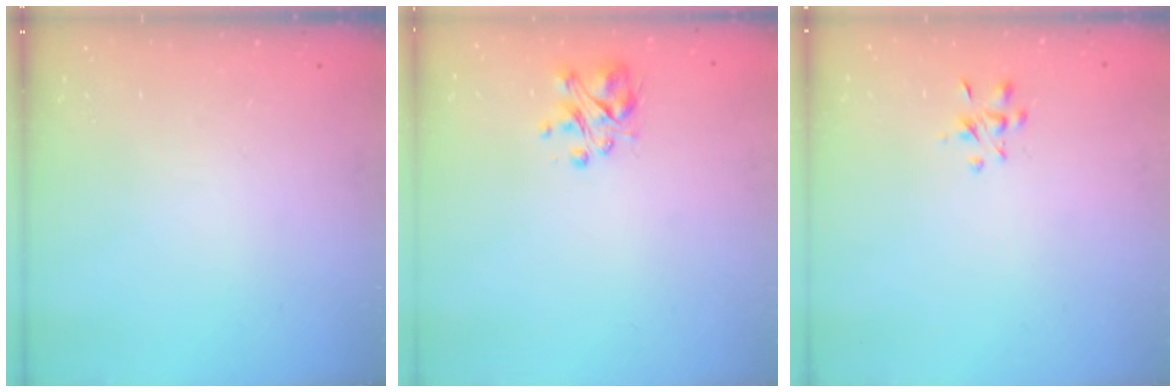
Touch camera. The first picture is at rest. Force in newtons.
{"total": 3.2, "press": 3.1, "slide": 0.8}
{"total": 2.7, "press": 2.5, "slide": 1.0}